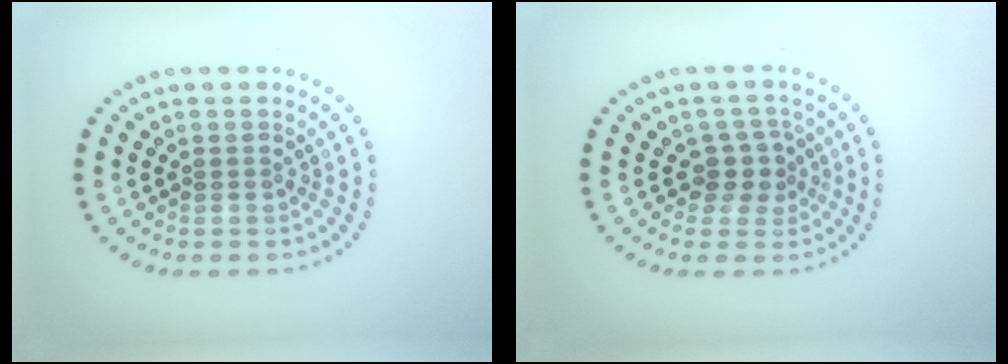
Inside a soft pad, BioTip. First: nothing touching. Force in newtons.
{"total": 2.4, "press": 1.9, "slide": 1.6}